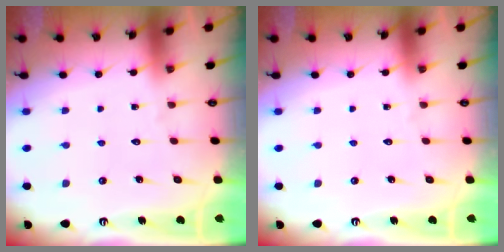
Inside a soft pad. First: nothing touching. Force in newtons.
{"total": 0.0}